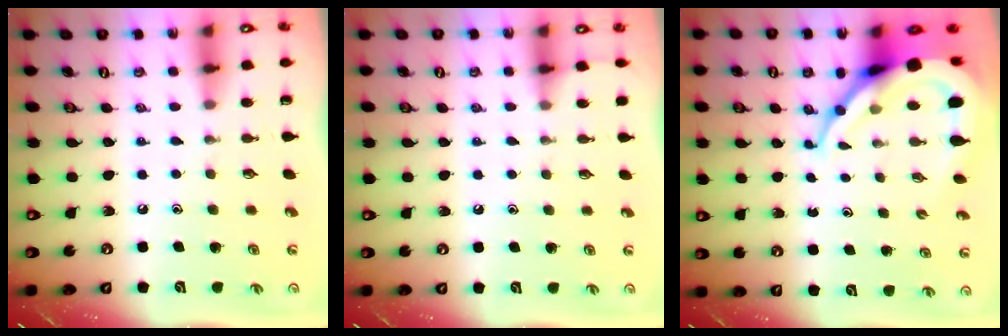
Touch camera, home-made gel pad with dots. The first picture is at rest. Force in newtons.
{"total": 2.9, "press": 2.9, "slide": 0.4}
{"total": 13.1, "press": 13.1, "slide": 1.5}